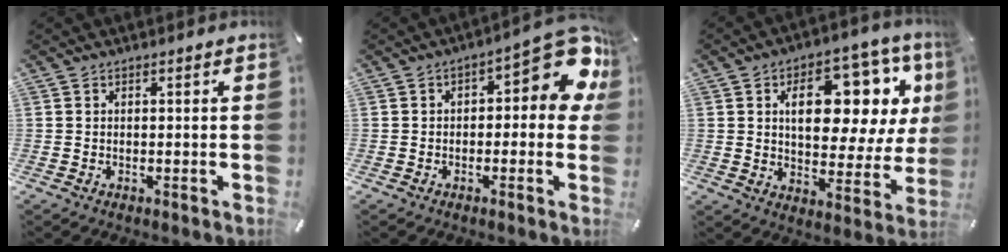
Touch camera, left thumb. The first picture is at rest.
{"total": 10.3, "force": [2.6, 4.5, 8.9], "torque": [-0.106, -0.017, 0.042]}
{"total": 17.0, "force": [7.2, 10.0, 11.7], "torque": [-0.160, -0.045, 0.117]}